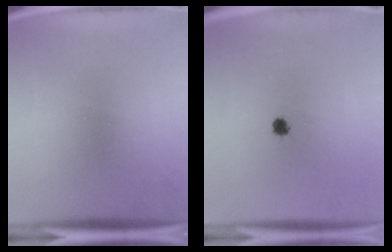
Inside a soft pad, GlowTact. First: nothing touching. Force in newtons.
{"total": 2.1}